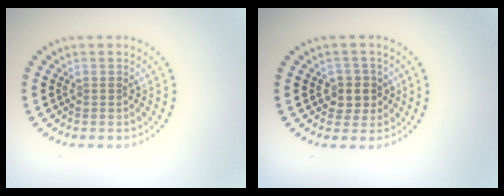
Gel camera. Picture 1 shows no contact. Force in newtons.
{"total": 2.3, "press": 2.0, "slide": 1.0}